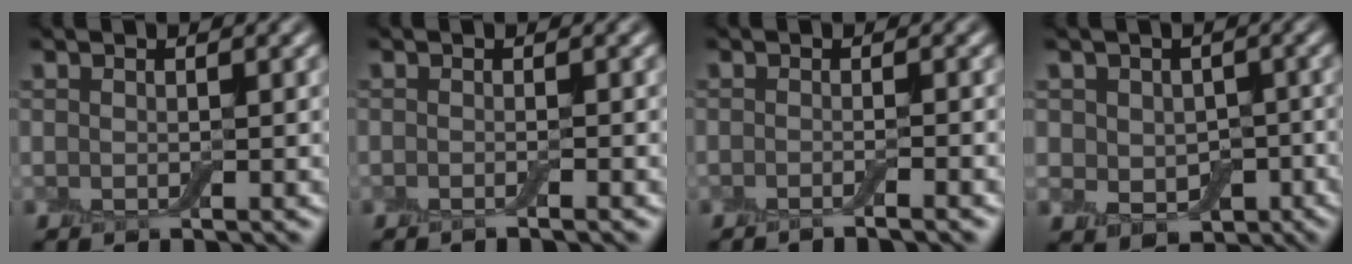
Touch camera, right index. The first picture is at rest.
{"total": 0.9, "force": [-0.5, 0.0, 0.7], "torque": [-0.010, -0.004, -0.012]}
{"total": 1.6, "force": [-1.0, 0.2, 1.3], "torque": [-0.009, -0.002, -0.023]}
{"total": 4.6, "force": [-0.3, 3.9, 2.5], "torque": [-0.036, -0.011, 0.001]}